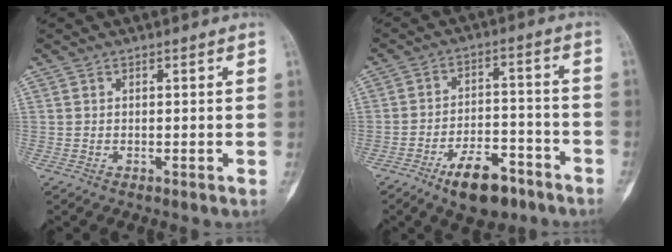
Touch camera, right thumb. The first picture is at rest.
{"total": 11.2, "force": [-7.2, 5.0, 6.9], "torque": [-0.096, 0.050, -0.114]}